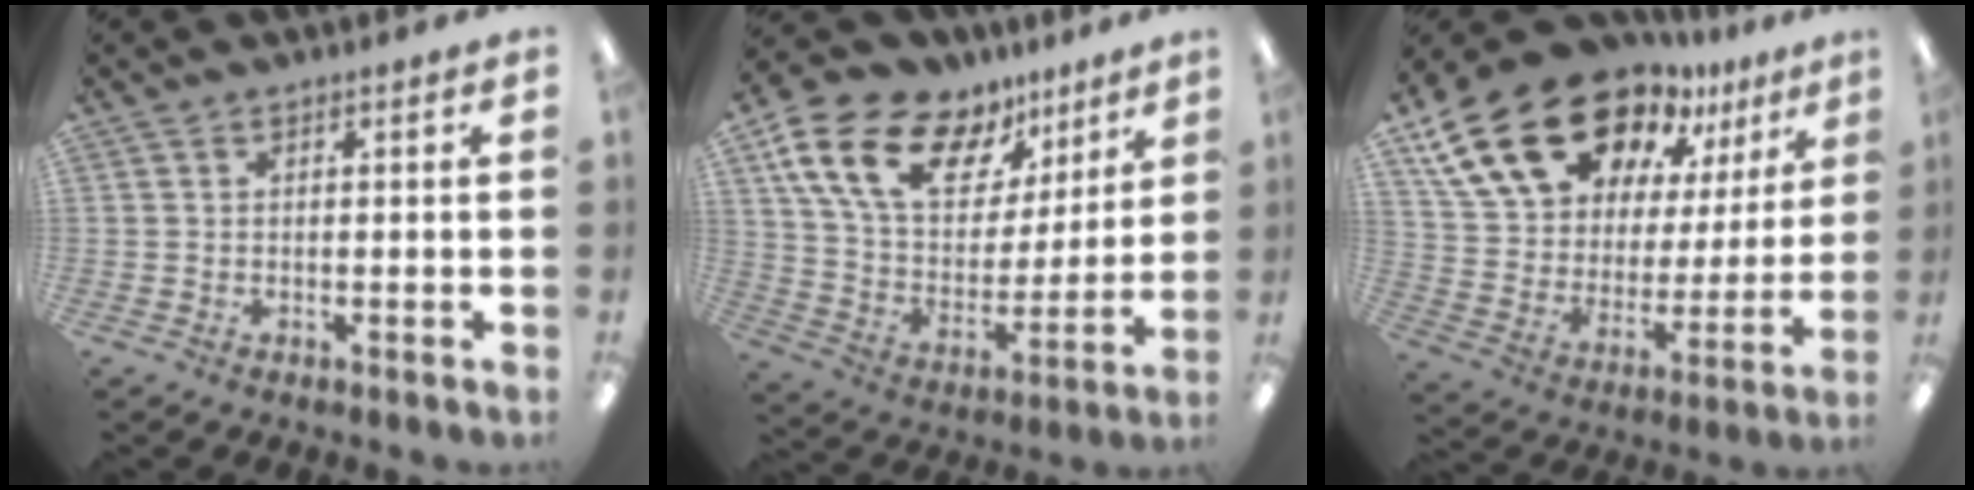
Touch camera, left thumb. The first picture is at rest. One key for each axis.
{"total": 19.4, "fx": 11.4, "fy": 11.1, "fz": 11.1, "tx": -0.212, "ty": -0.046, "tz": 0.211}
{"total": 21.4, "fx": 15.1, "fy": 11.1, "fz": 10.2, "tx": -0.184, "ty": -0.092, "tz": 0.278}